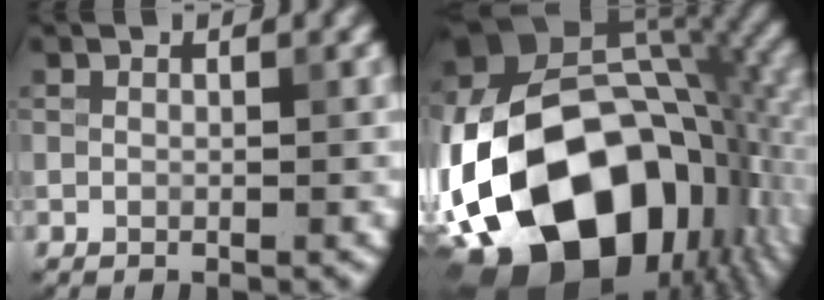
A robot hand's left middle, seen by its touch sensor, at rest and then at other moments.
{"total": 21.5, "force": [-6.9, 14.4, 14.4], "torque": [-0.302, -0.032, -0.107]}